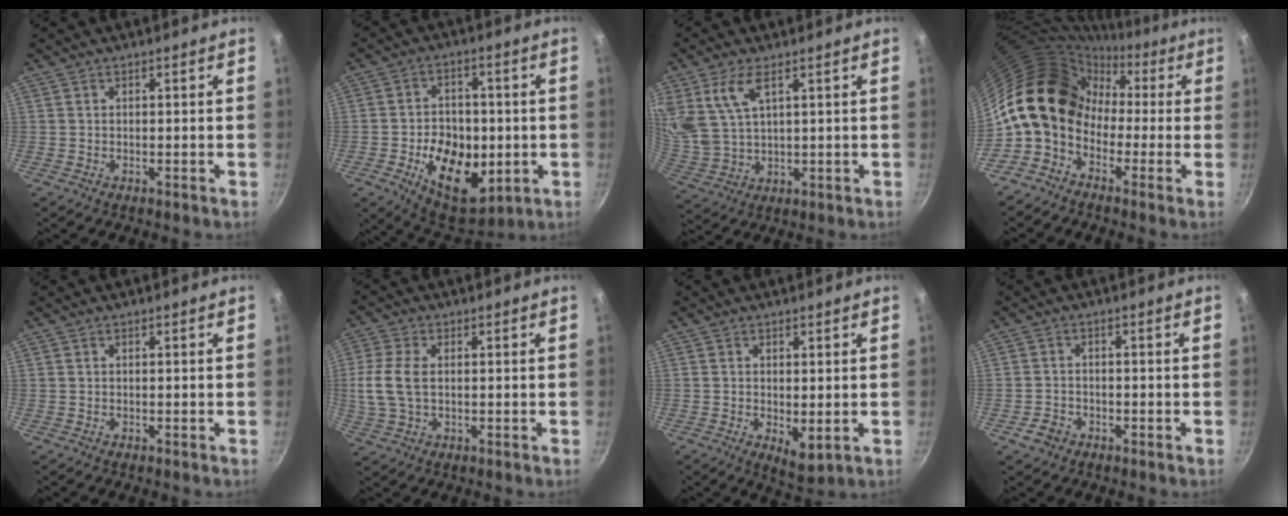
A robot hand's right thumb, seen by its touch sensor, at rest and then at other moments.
{"total": 16.4, "force": [-3.3, 10.9, 11.8], "torque": [-0.139, 0.003, -0.039]}
{"total": 8.9, "force": [4.2, 4.4, 6.5], "torque": [-0.128, -0.023, 0.098]}
{"total": 14.7, "force": [-1.3, 11.7, 8.8], "torque": [-0.112, 0.045, -0.045]}
{"total": 0.0}
{"total": 8.0, "force": [0.5, 4.9, 6.3], "torque": [-0.140, 0.006, 0.007]}
{"total": 4.5, "force": [-0.1, 2.3, 3.8], "torque": [-0.053, -0.017, 0.004]}
{"total": 3.1, "force": [-1.8, 2.2, 1.1], "torque": [-0.019, 0.022, -0.030]}